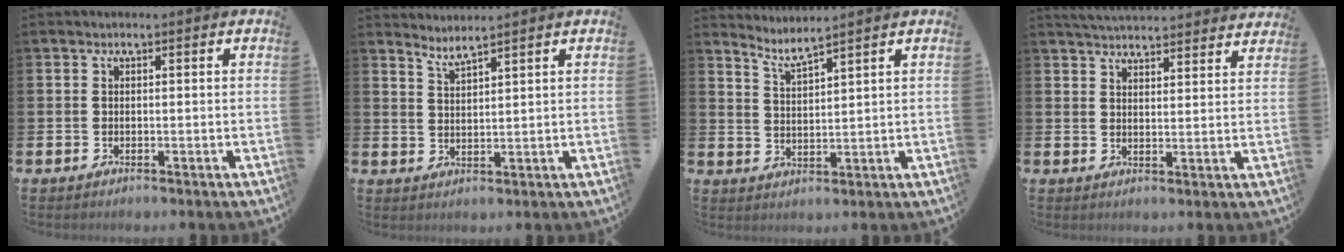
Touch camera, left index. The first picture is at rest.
{"total": 2.8, "force": [2.7, -0.5, 0.2], "torque": [-0.017, -0.013, 0.051]}
{"total": 4.0, "force": [3.8, -0.3, 1.0], "torque": [-0.037, -0.017, 0.069]}
{"total": 4.8, "force": [4.8, 0.3, 0.4], "torque": [-0.017, -0.026, 0.086]}